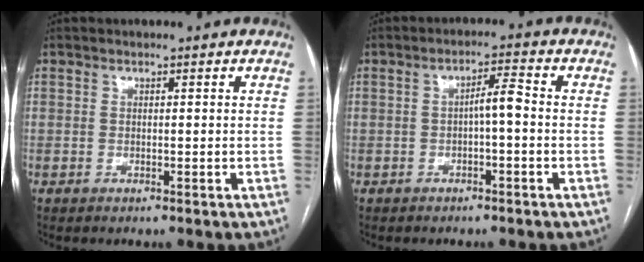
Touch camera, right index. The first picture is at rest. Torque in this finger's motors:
{"motor_torque": [0.58, -0.18, 0.29, 0.06]}